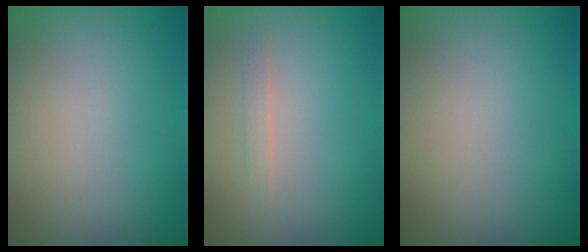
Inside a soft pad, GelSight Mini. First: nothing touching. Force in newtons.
{"total": 0.8, "press": 0.8, "slide": 0.0}
{"total": 0.0}